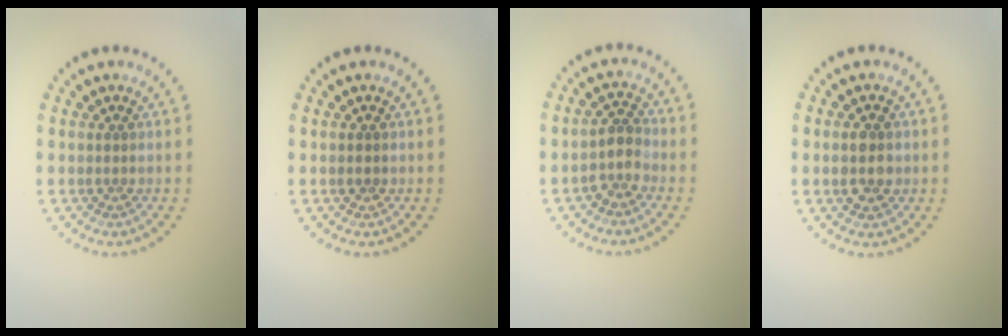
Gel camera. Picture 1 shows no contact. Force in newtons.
{"total": 0.7, "press": 0.7, "slide": 0.1}
{"total": 2.3, "press": 1.8, "slide": 1.5}
{"total": 2.9, "press": 2.9, "slide": 0.1}